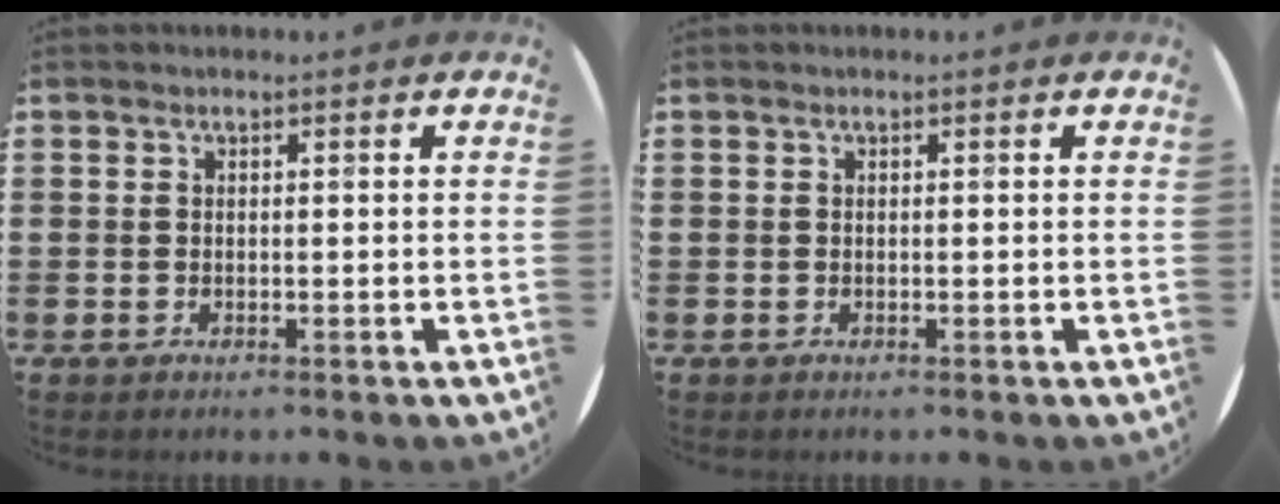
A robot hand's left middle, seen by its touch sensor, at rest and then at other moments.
{"total": 0.0}